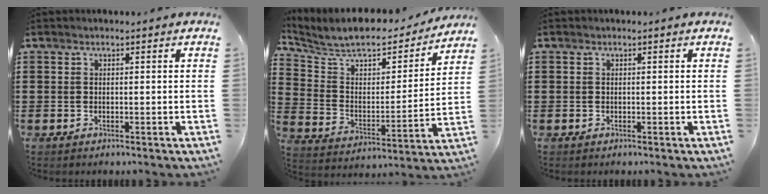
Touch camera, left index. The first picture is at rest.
{"total": 8.6, "force": [7.8, 2.5, 2.7], "torque": [-0.086, -0.055, 0.132]}
{"total": 0.0}